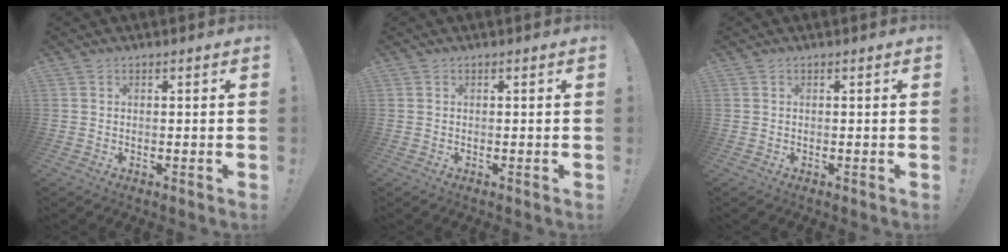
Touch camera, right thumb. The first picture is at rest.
{"total": 0.0}
{"total": 0.0}